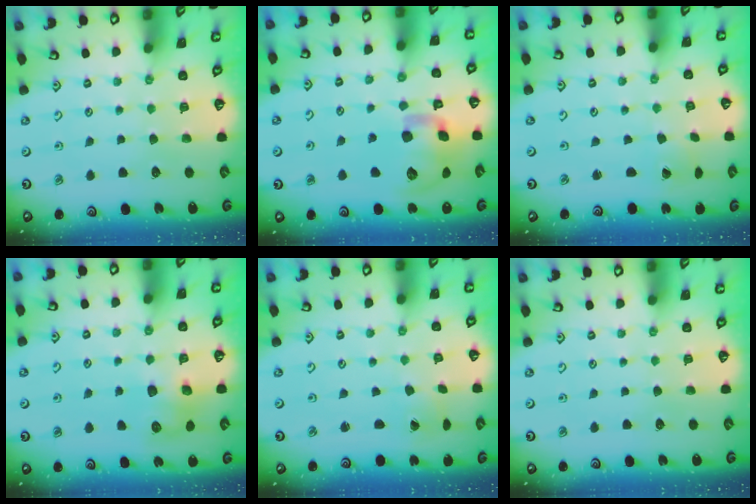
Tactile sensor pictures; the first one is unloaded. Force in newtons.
{"total": 16.9, "press": 16.7, "slide": 2.6}
{"total": 1.3, "press": 1.2, "slide": 0.4}
{"total": 7.4, "press": 7.4, "slide": 0.2}
{"total": 1.5, "press": 1.5, "slide": 0.1}
{"total": 0.0}